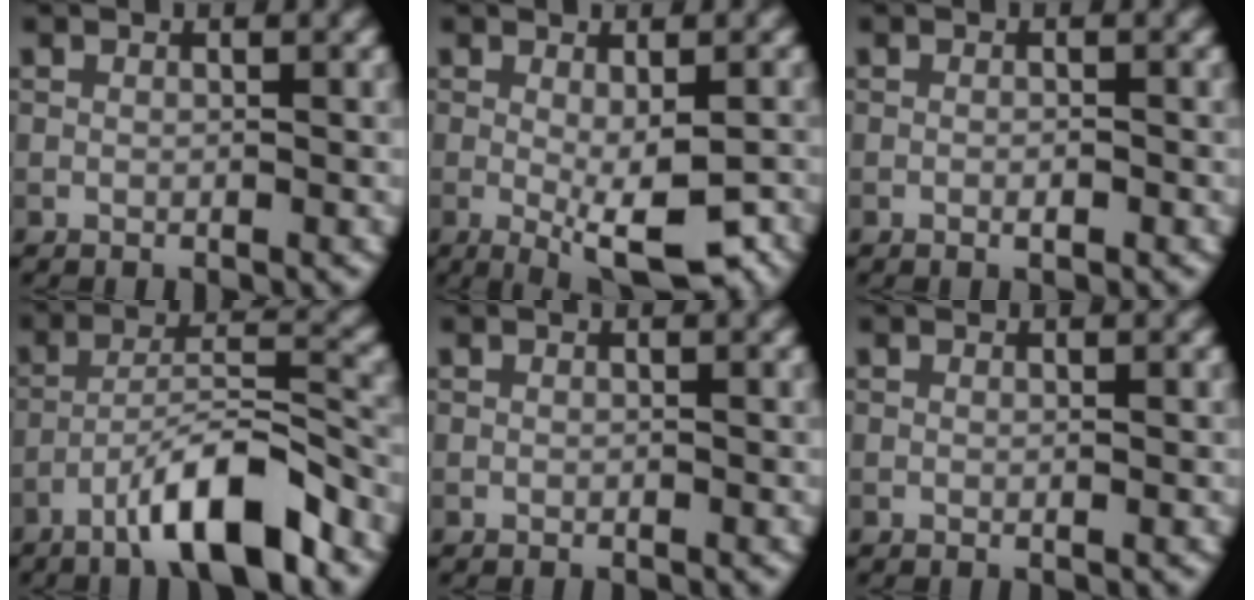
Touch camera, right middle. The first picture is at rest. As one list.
[{"total": 6.4, "force": [-1.5, 1.8, 5.9], "torque": [-0.090, -0.019, -0.017]}, {"total": 0.9, "force": [-0.3, 0.2, 0.8], "torque": [-0.012, -0.001, -0.005]}, {"total": 8.1, "force": [-5.1, 1.5, 6.2], "torque": [-0.102, 0.018, -0.088]}, {"total": 0.0}, {"total": 0.0}]